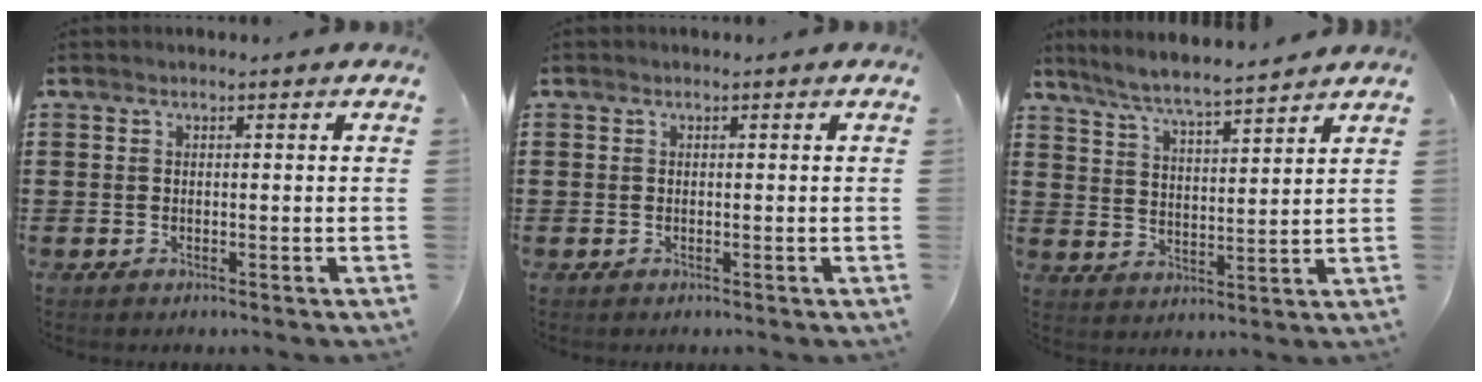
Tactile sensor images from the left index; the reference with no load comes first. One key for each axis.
{"total": 0.0}
{"total": 5.6, "fx": 5.3, "fy": -0.3, "fz": 1.9, "tx": -0.060, "ty": -0.030, "tz": 0.089}